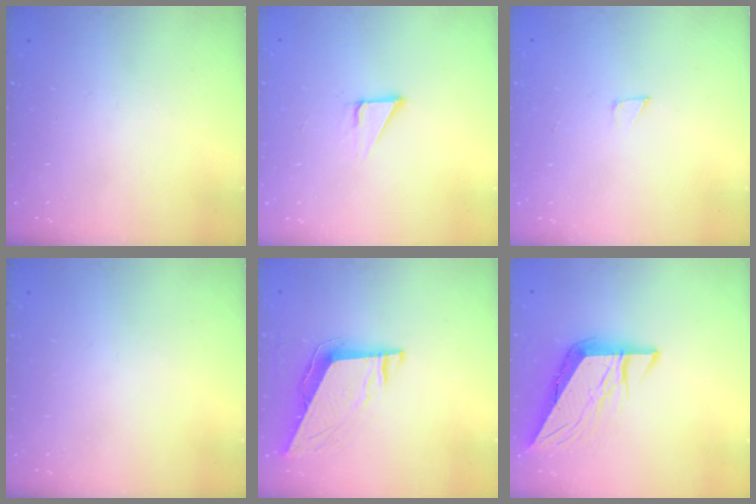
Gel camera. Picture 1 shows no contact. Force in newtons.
{"total": 2.8, "press": 2.8, "slide": 0.2}
{"total": 3.2, "press": 3.2, "slide": 0.2}
{"total": 0.0}
{"total": 9.7, "press": 9.7, "slide": 1.2}
{"total": 8.9, "press": 8.9, "slide": 0.9}